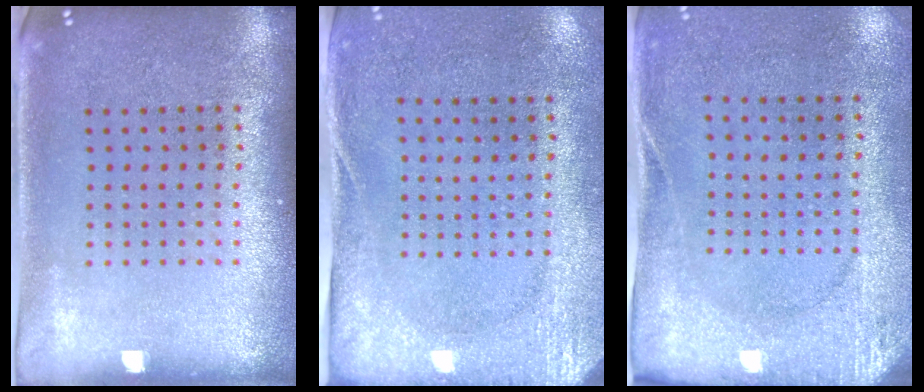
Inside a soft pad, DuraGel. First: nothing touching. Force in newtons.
{"total": 2.8, "press": 2.2, "slide": 1.7}
{"total": 2.7, "press": 2.0, "slide": 1.7}